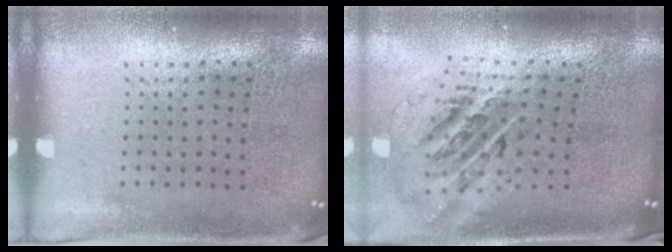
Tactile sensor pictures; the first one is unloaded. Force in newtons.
{"total": 2.5, "press": 1.8, "slide": 1.8}